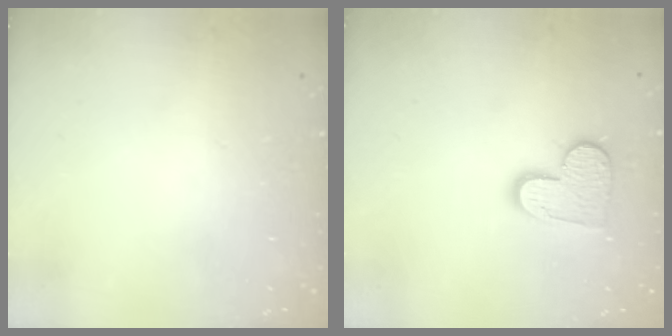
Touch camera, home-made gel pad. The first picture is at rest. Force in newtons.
{"total": 9.6, "press": 9.6, "slide": 0.6}